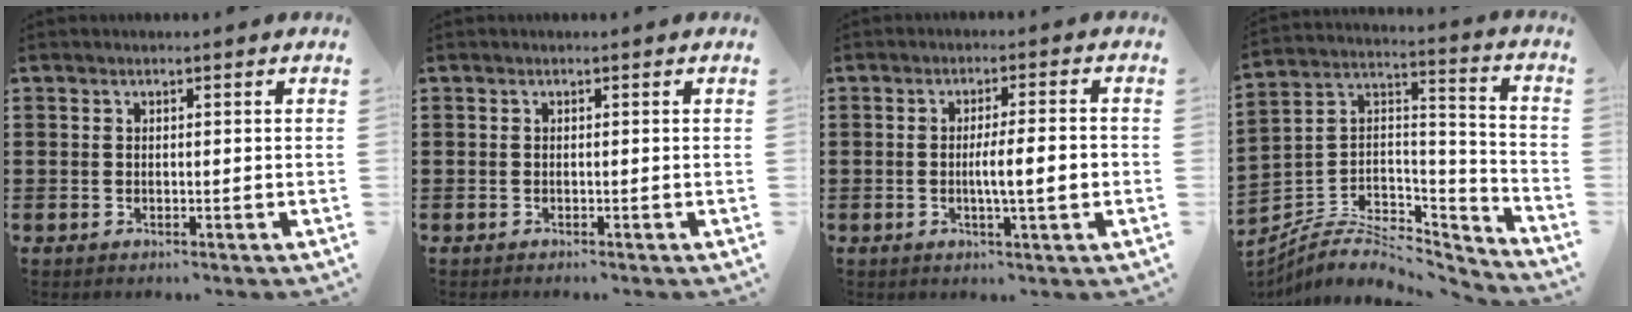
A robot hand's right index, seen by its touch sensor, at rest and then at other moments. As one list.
[{"total": 0.0}, {"total": 5.2, "force": [-0.8, 0.4, 5.1], "torque": [-0.090, -0.003, -0.019]}, {"total": 6.6, "force": [-4.7, 3.6, 2.9], "torque": [-0.070, 0.002, -0.093]}]